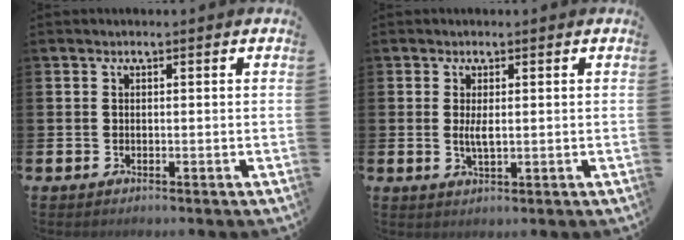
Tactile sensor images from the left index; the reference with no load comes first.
{"total": 2.2, "force": [0.3, 0.7, 2.0], "torque": [-0.036, -0.001, 0.004]}